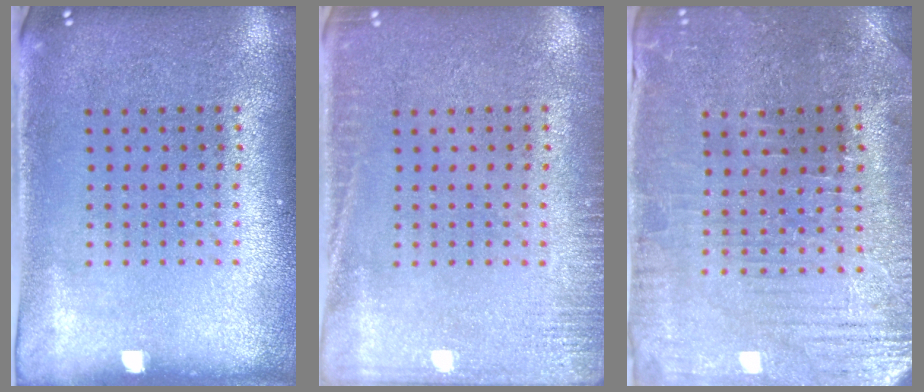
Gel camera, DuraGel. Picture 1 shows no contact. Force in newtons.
{"total": 2.0, "press": 2.0, "slide": 0.3}
{"total": 1.3, "press": 1.2, "slide": 0.4}